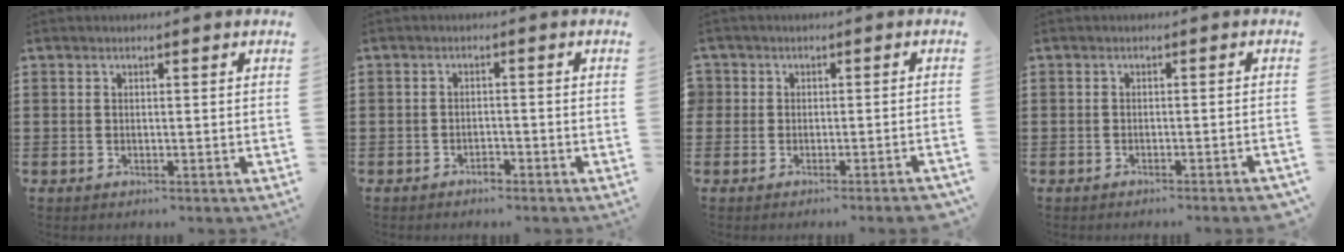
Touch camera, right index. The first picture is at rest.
{"total": 1.6, "force": [-1.5, 0.4, 0.4], "torque": [-0.013, -0.002, -0.031]}
{"total": 1.7, "force": [-1.6, 0.4, 0.1], "torque": [-0.006, 0.003, -0.034]}
{"total": 1.5, "force": [-1.3, -0.3, 0.8], "torque": [-0.014, -0.002, -0.024]}